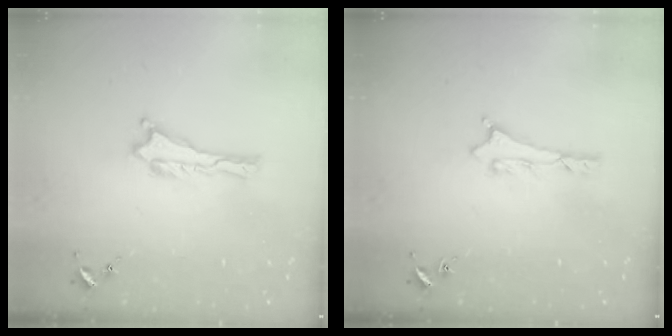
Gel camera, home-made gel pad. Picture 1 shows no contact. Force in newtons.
{"total": 0.8, "press": 0.8, "slide": 0.2}